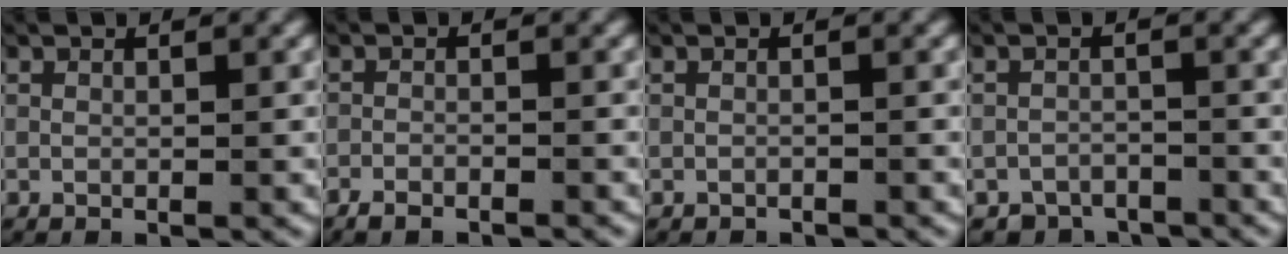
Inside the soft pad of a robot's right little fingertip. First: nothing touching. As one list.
[{"total": 2.4, "force": [-2.1, 0.8, 0.6], "torque": [-0.017, -0.005, -0.037]}, {"total": 0.6, "force": [-0.6, 0.1, 0.0], "torque": [0.000, -0.002, -0.009]}, {"total": 4.9, "force": [-4.3, 2.4, 0.1], "torque": [0.020, -0.010, -0.077]}]